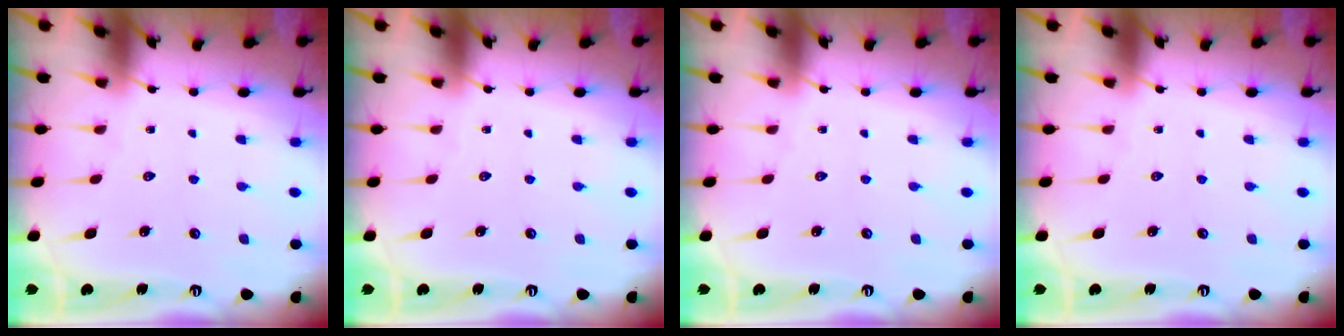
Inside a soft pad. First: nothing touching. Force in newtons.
{"total": 0.0}
{"total": 0.0}
{"total": 0.0}